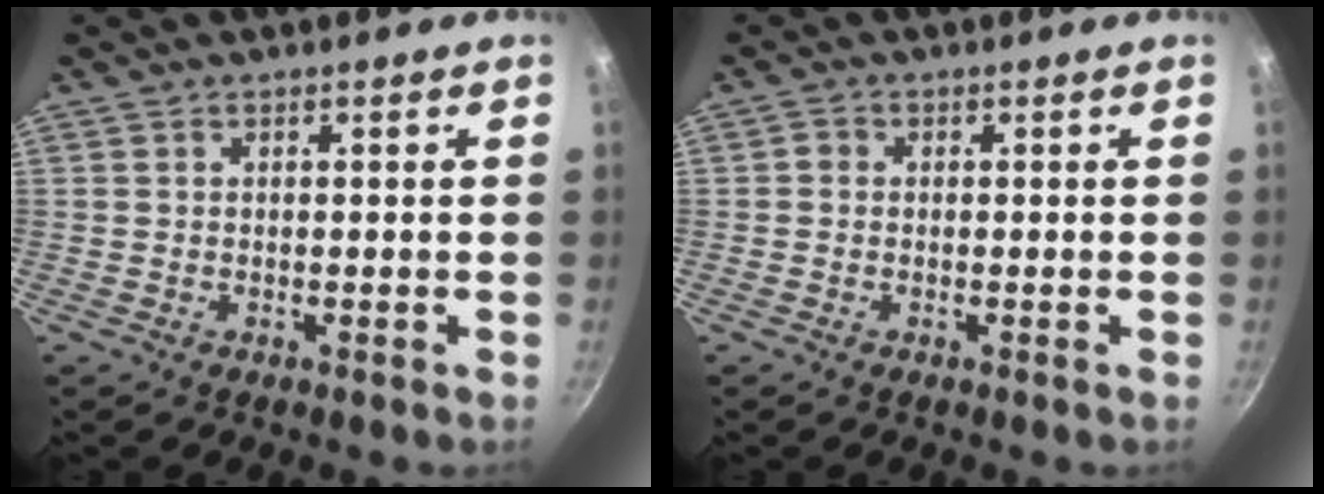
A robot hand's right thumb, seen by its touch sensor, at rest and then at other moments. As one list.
[{"total": 1.2, "force": [-0.2, 1.1, 0.5], "torque": [-0.006, 0.005, -0.007]}]